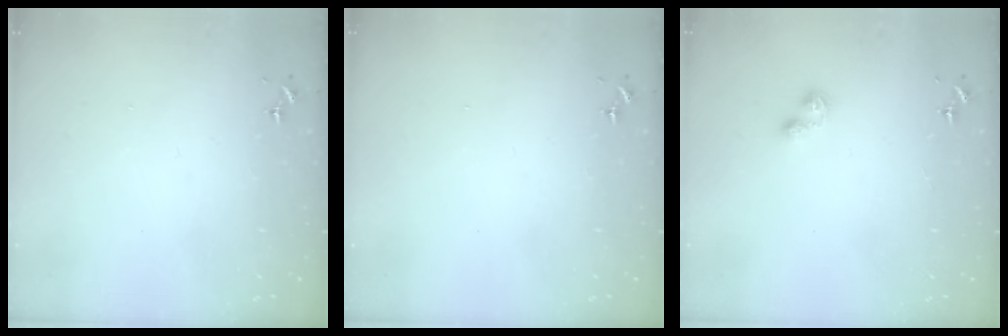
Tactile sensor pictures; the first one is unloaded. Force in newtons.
{"total": 0.0}
{"total": 3.9, "press": 3.8, "slide": 0.6}